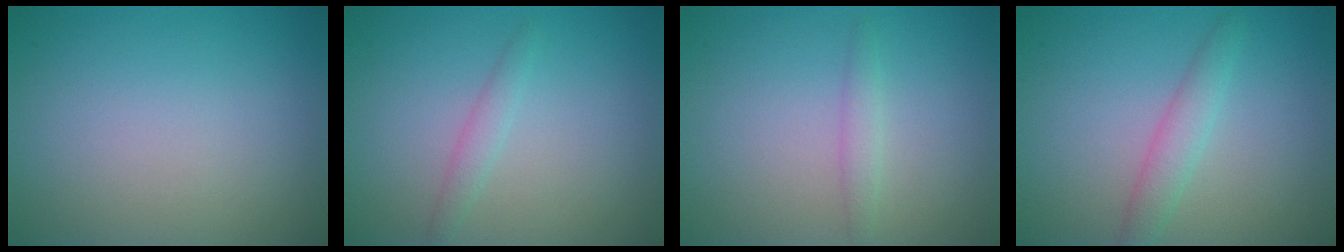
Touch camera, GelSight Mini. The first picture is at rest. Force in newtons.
{"total": 1.2, "press": 1.2, "slide": 0.1}
{"total": 1.3, "press": 1.3, "slide": 0.0}
{"total": 2.1, "press": 2.1, "slide": 0.1}